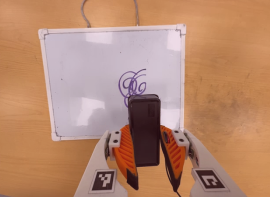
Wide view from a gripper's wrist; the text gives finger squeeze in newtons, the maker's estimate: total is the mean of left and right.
{"total": 6.7, "left": 6.1, "right": 7.4}